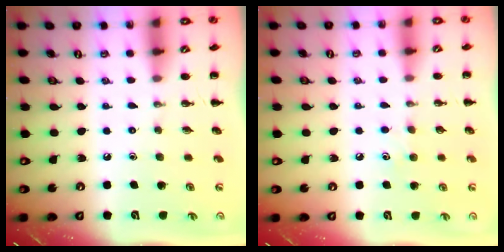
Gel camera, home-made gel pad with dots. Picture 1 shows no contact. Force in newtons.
{"total": 5.1, "press": 4.9, "slide": 1.5}